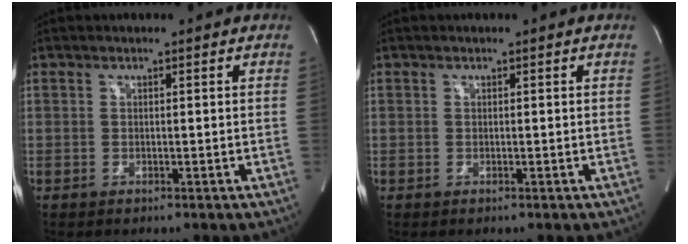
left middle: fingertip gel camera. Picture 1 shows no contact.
{"total": 0.0}